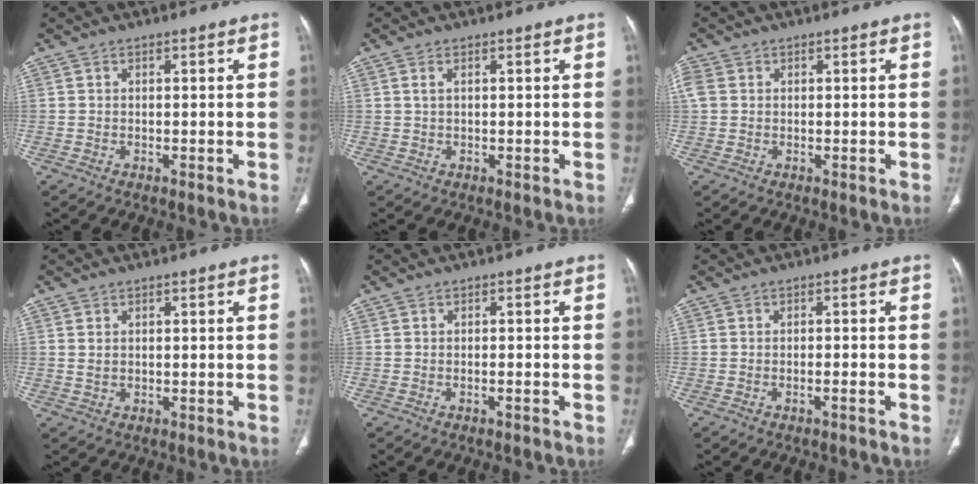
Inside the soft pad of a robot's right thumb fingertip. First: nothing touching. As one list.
[{"total": 1.1, "force": [0.4, 0.4, 1.0], "torque": [-0.027, 0.005, 0.009]}, {"total": 2.8, "force": [0.6, 2.2, 1.5], "torque": [-0.047, 0.012, 0.015]}, {"total": 1.4, "force": [0.4, 1.0, 0.9], "torque": [-0.020, -0.001, 0.015]}, {"total": 0.7, "force": [-0.6, 0.0, 0.4], "torque": [-0.014, 0.010, -0.007]}, {"total": 1.1, "force": [-0.9, 0.1, 0.7], "torque": [-0.018, 0.013, -0.012]}]